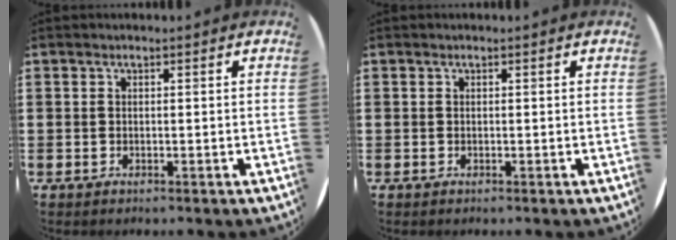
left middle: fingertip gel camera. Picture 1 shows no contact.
{"total": 0.0}